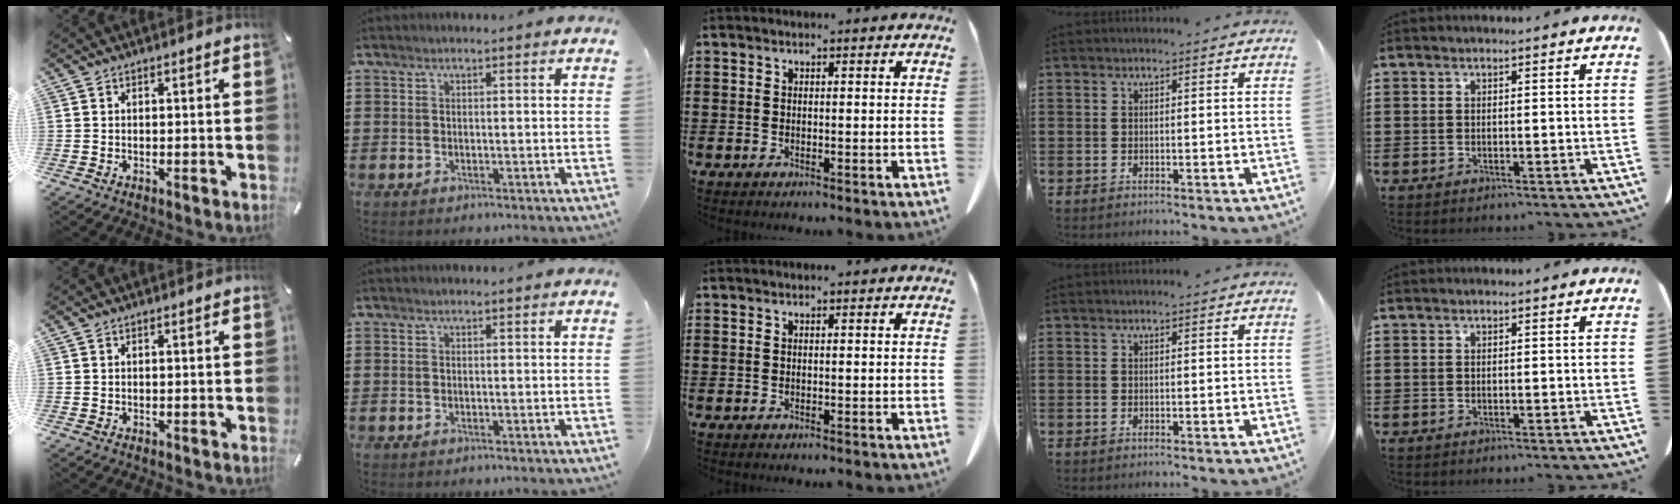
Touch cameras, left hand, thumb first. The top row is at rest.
{}